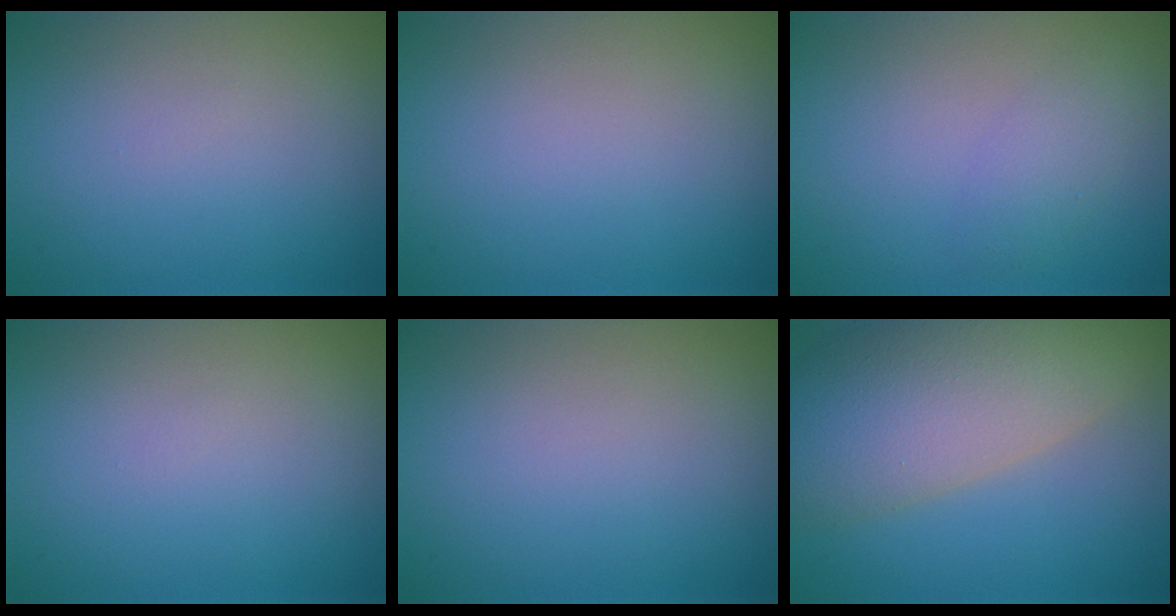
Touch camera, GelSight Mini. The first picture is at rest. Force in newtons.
{"total": 0.0}
{"total": 1.9, "press": 1.9, "slide": 0.1}
{"total": 0.0}
{"total": 0.0}
{"total": 11.3, "press": 11.3, "slide": 1.2}